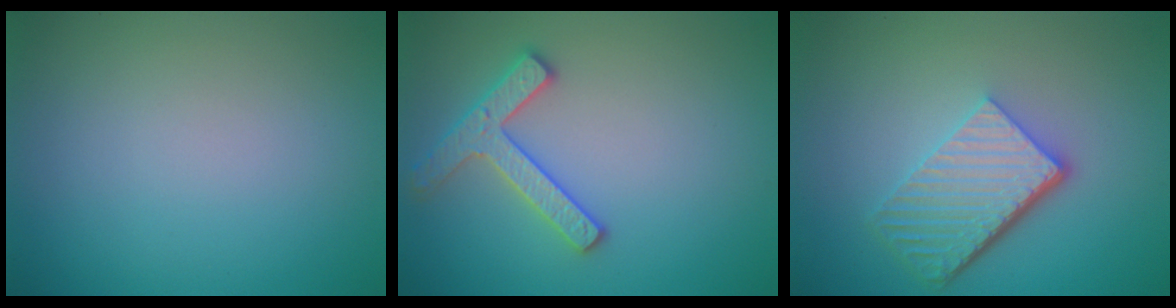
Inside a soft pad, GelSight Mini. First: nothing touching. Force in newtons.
{"total": 2.8, "press": 2.8, "slide": 0.3}
{"total": 5.7, "press": 3.9, "slide": 4.1}